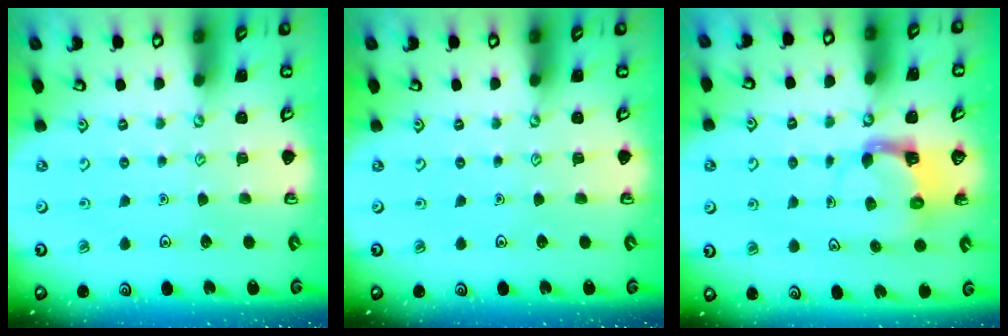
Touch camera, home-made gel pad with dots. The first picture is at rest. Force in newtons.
{"total": 0.0}
{"total": 4.0, "press": 3.9, "slide": 0.4}